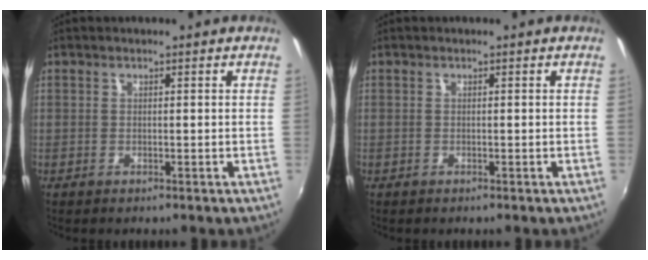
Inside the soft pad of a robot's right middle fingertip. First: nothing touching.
{"total": 0.0}